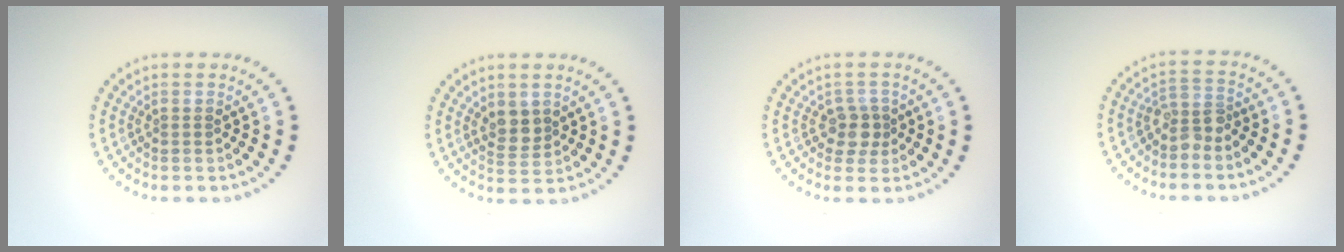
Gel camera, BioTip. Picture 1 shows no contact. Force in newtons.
{"total": 2.2, "press": 2.0, "slide": 0.9}
{"total": 2.0, "press": 1.7, "slide": 1.1}
{"total": 1.9, "press": 1.6, "slide": 0.9}